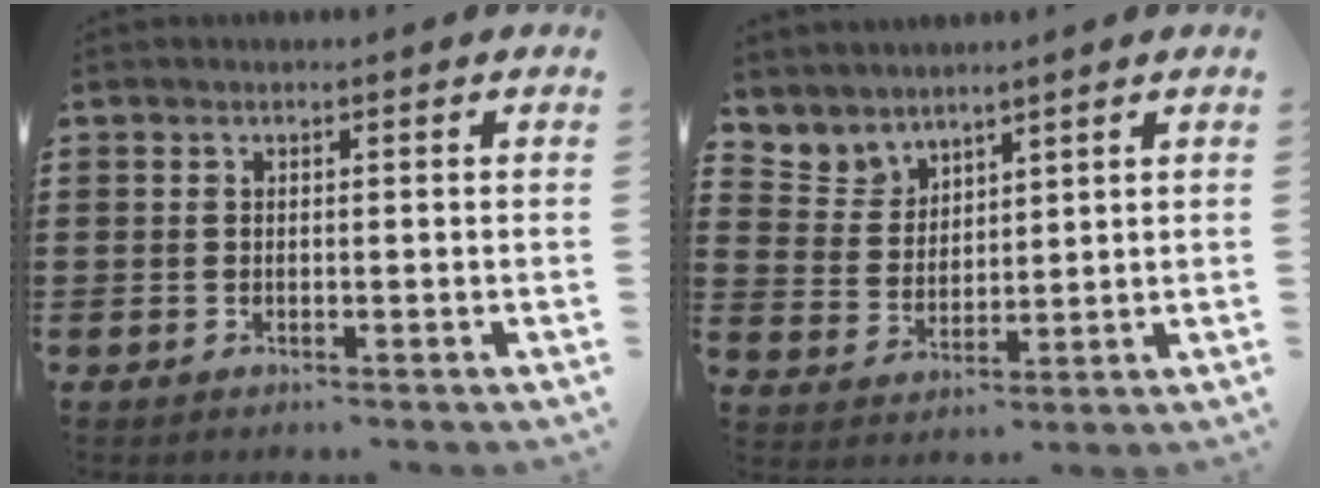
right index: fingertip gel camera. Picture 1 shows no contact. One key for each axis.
{"total": 4.4, "fx": 3.9, "fy": 2.0, "fz": -0.6, "tx": -0.013, "ty": -0.012, "tz": 0.072}